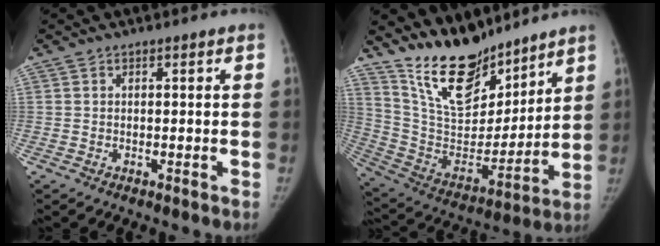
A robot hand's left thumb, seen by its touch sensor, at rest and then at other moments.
{"total": 18.3, "force": [14.9, 7.1, 7.8], "torque": [-0.092, -0.097, 0.279]}